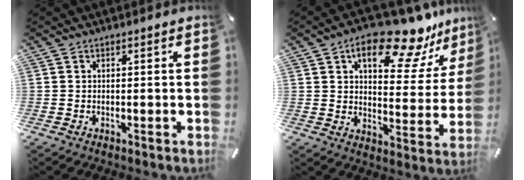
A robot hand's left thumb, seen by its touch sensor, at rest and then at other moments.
{"total": 17.5, "force": [12.6, 7.4, 9.7], "torque": [-0.138, -0.086, 0.208]}